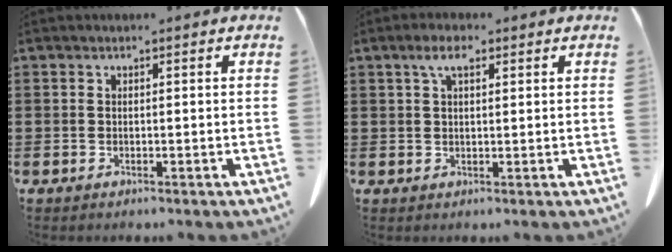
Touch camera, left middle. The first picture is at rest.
{"total": 3.8, "force": [1.9, 1.3, 3.0], "torque": [-0.066, 0.008, 0.031]}